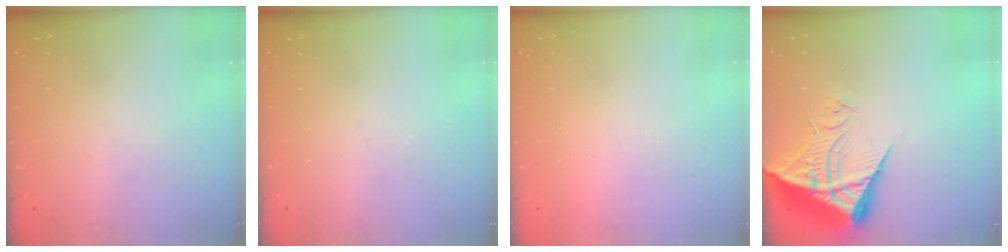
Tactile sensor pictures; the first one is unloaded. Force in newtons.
{"total": 0.0}
{"total": 1.7, "press": 1.7, "slide": 0.1}
{"total": 11.0, "press": 10.9, "slide": 1.2}